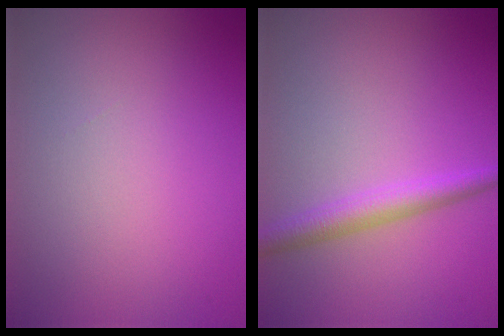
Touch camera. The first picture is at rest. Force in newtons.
{"total": 2.7, "press": 2.7, "slide": 0.1}